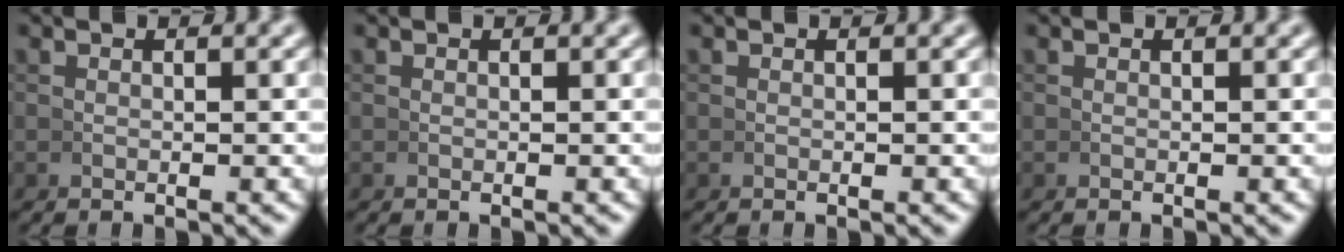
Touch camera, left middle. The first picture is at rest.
{"total": 0.0}
{"total": 0.0}
{"total": 0.0}